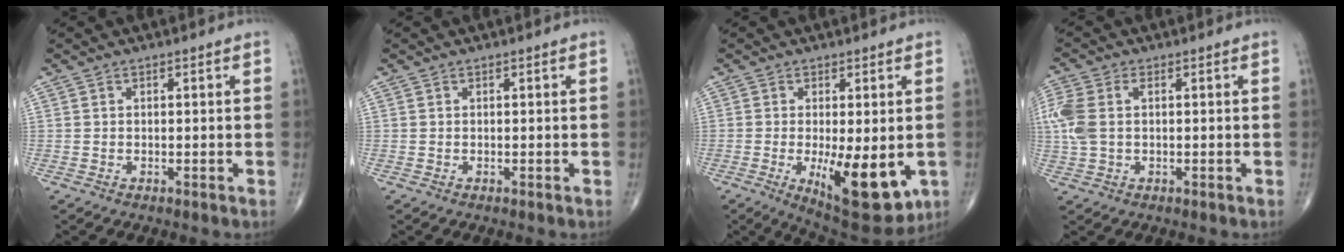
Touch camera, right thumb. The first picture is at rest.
{"total": 0.0}
{"total": 13.6, "force": [-3.1, 5.0, 12.2], "torque": [-0.166, -0.026, -0.030]}
{"total": 8.0, "force": [0.9, 5.0, 6.2], "torque": [-0.181, 0.019, 0.020]}